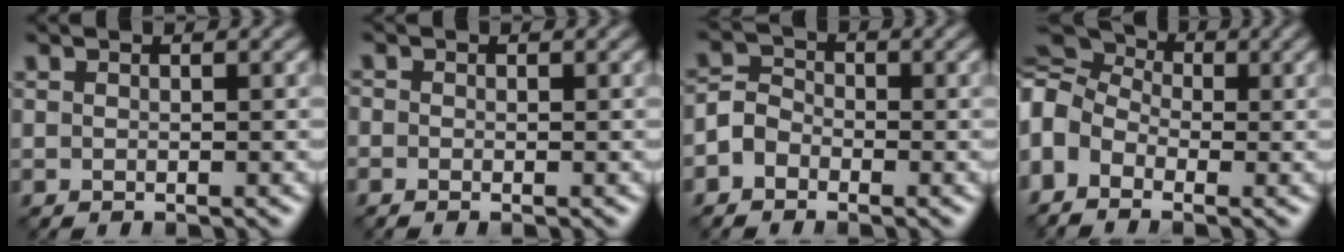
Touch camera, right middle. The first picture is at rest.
{"total": 0.7, "force": [-0.5, 0.5, 0.1], "torque": [0.009, -0.004, -0.013]}
{"total": 2.6, "force": [-1.6, 1.9, 0.7], "torque": [-0.001, 0.004, -0.038]}
{"total": 10.6, "force": [-0.8, 8.3, 6.5], "torque": [-0.152, 0.018, -0.042]}